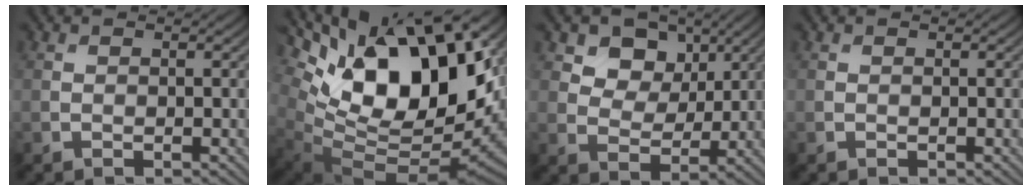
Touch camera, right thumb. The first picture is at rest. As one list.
[{"total": 17.9, "force": [5.7, 9.4, 14.1], "torque": [-0.247, -0.001, 0.105]}, {"total": 7.7, "force": [4.1, 5.5, 3.4], "torque": [-0.072, -0.020, 0.087]}, {"total": 0.0}]